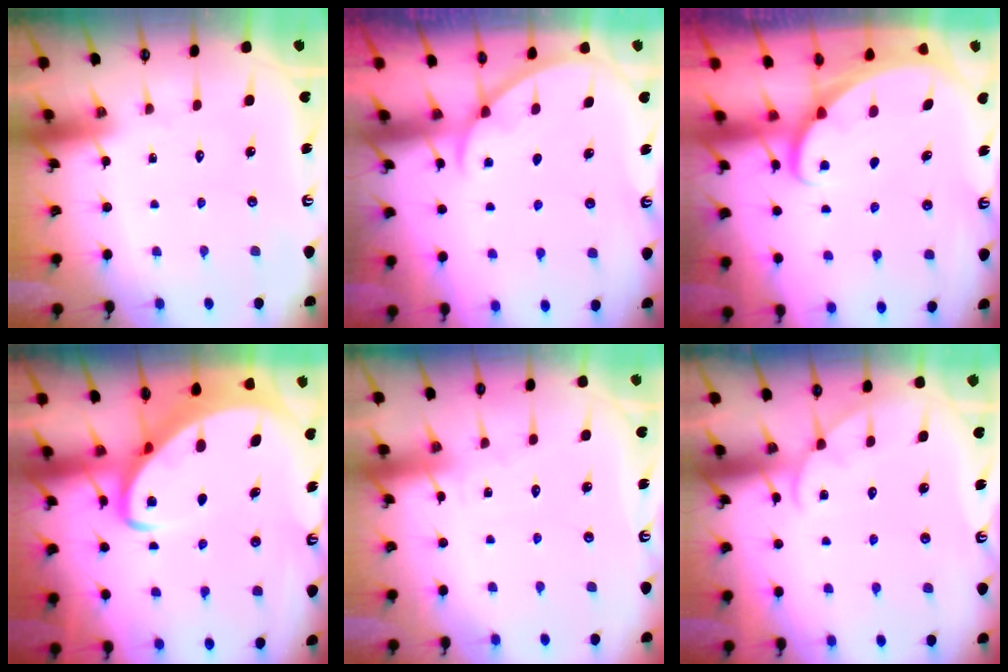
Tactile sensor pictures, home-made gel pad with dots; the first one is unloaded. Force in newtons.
{"total": 1.4, "press": 1.3, "slide": 0.1}
{"total": 1.6, "press": 1.6, "slide": 0.0}
{"total": 4.2, "press": 4.2, "slide": 0.5}
{"total": 3.2, "press": 3.2, "slide": 0.4}
{"total": 2.8, "press": 2.8, "slide": 0.3}